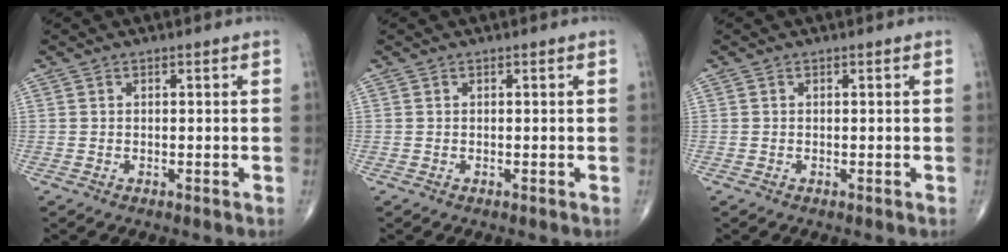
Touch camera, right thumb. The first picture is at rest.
{"total": 0.0}
{"total": 0.0}